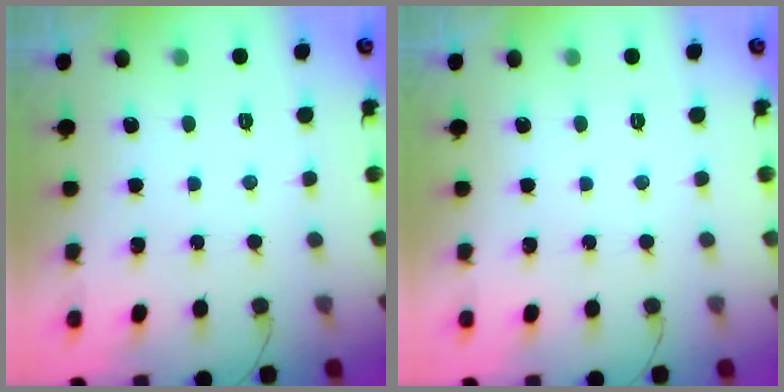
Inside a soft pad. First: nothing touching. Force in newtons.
{"total": 0.0}